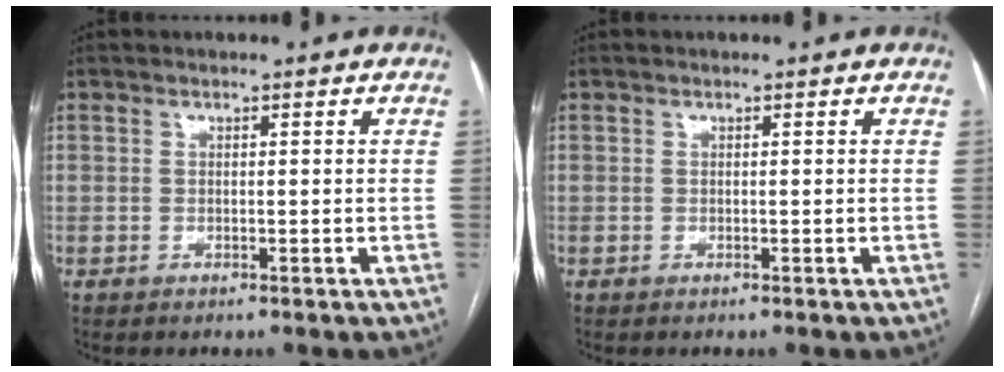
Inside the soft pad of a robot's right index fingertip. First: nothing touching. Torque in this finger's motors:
{"motor_torque": [0.00, 0.00, 0.00, 0.01]}